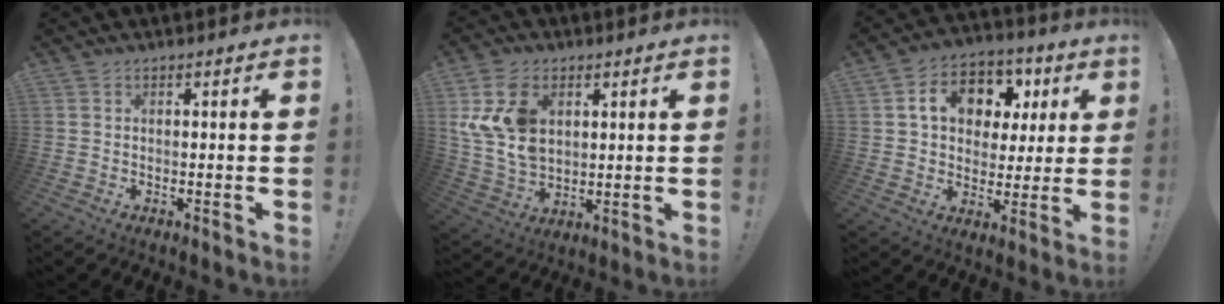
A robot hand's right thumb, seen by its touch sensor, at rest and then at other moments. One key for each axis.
{"total": 14.8, "fx": 5.0, "fy": 10.4, "fz": 9.3, "tx": -0.184, "ty": -0.020, "tz": 0.097}
{"total": 13.7, "fx": 5.0, "fy": 10.4, "fz": 7.4, "tx": -0.109, "ty": -0.014, "tz": 0.096}